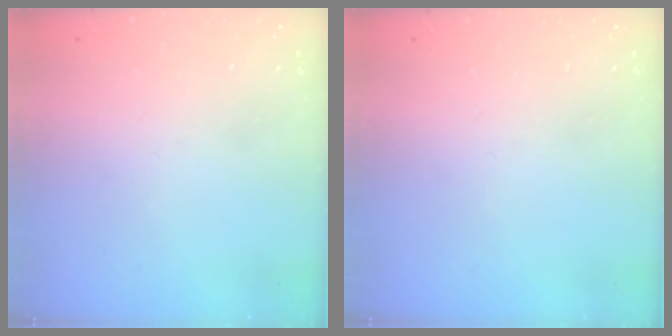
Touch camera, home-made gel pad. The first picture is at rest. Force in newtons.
{"total": 0.0}